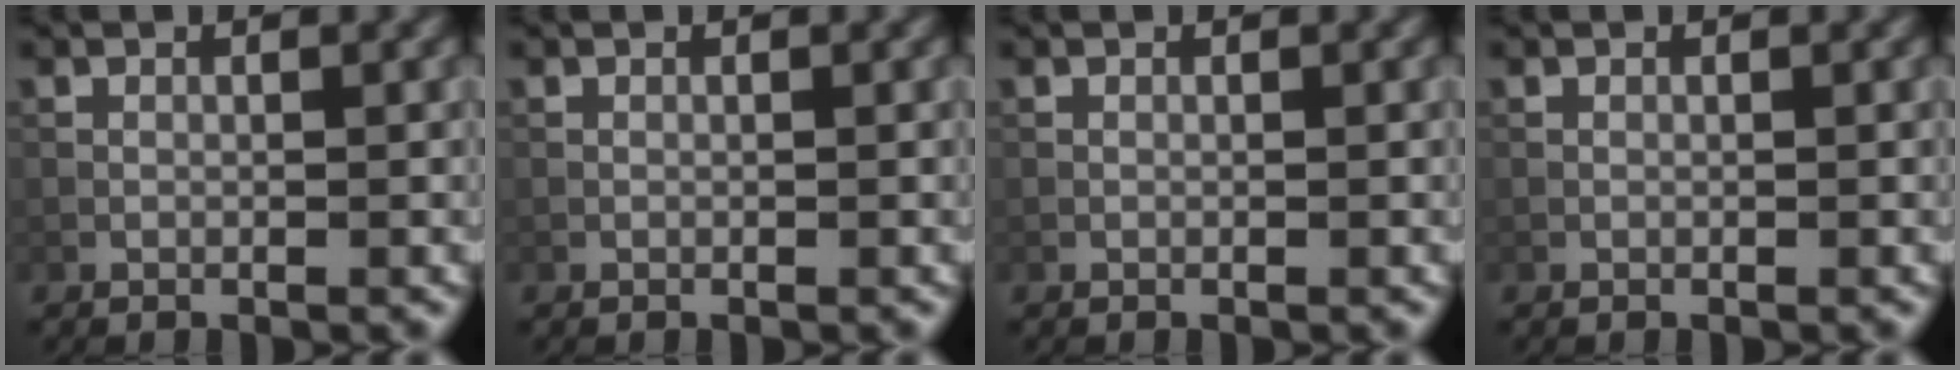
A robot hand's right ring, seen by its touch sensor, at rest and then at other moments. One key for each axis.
{"total": 0.0}
{"total": 0.0}
{"total": 0.0}